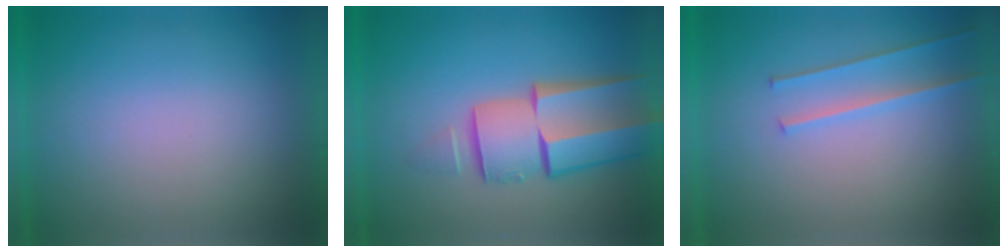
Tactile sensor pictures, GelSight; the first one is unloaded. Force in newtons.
{"total": 7.6}
{"total": 2.2}